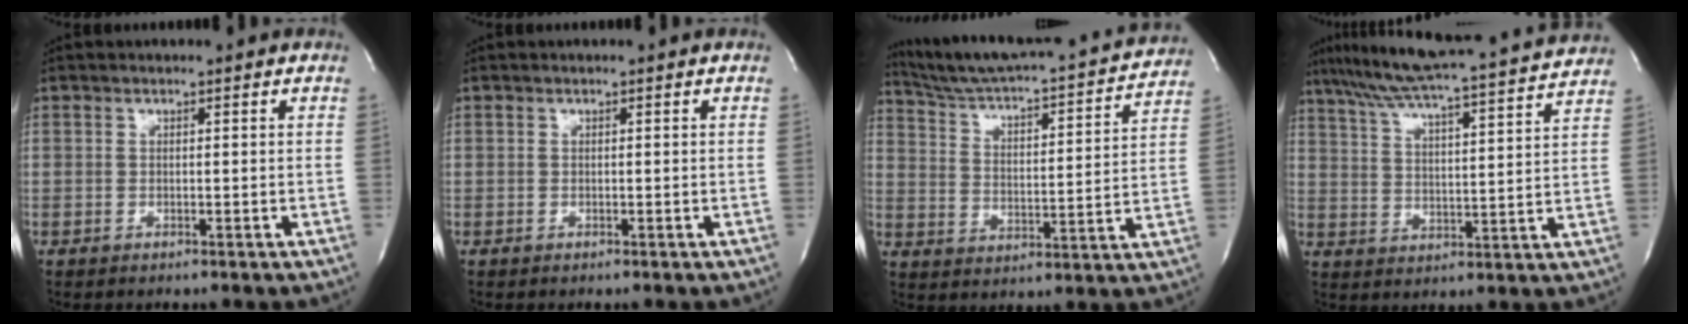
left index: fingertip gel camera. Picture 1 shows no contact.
{"total": 0.0}
{"total": 21.1, "force": [19.8, 1.2, 7.2], "torque": [-0.113, -0.036, 0.275]}
{"total": 21.0, "force": [18.8, -0.2, 9.3], "torque": [-0.161, -0.005, 0.263]}